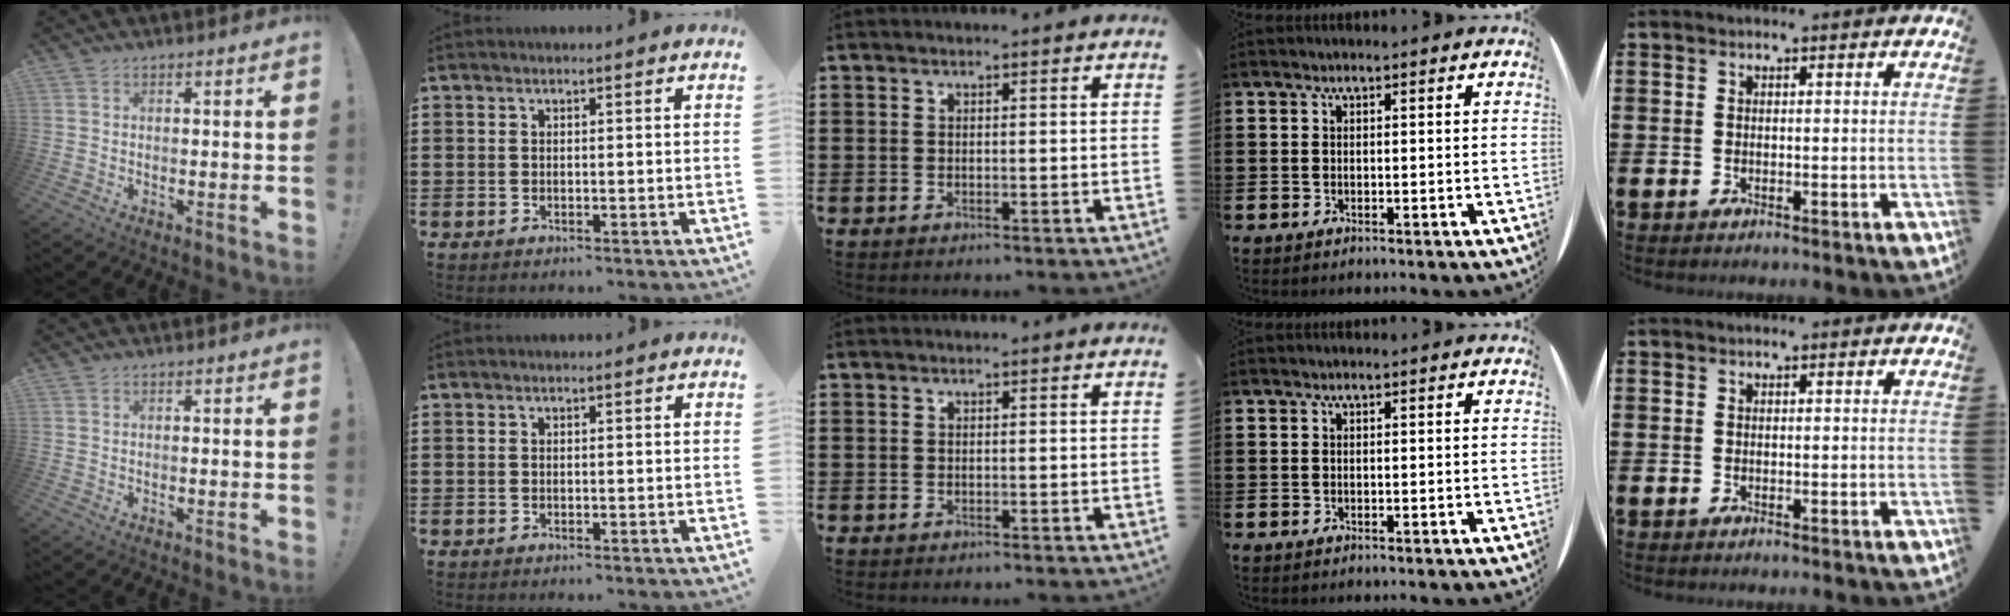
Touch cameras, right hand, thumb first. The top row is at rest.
{}